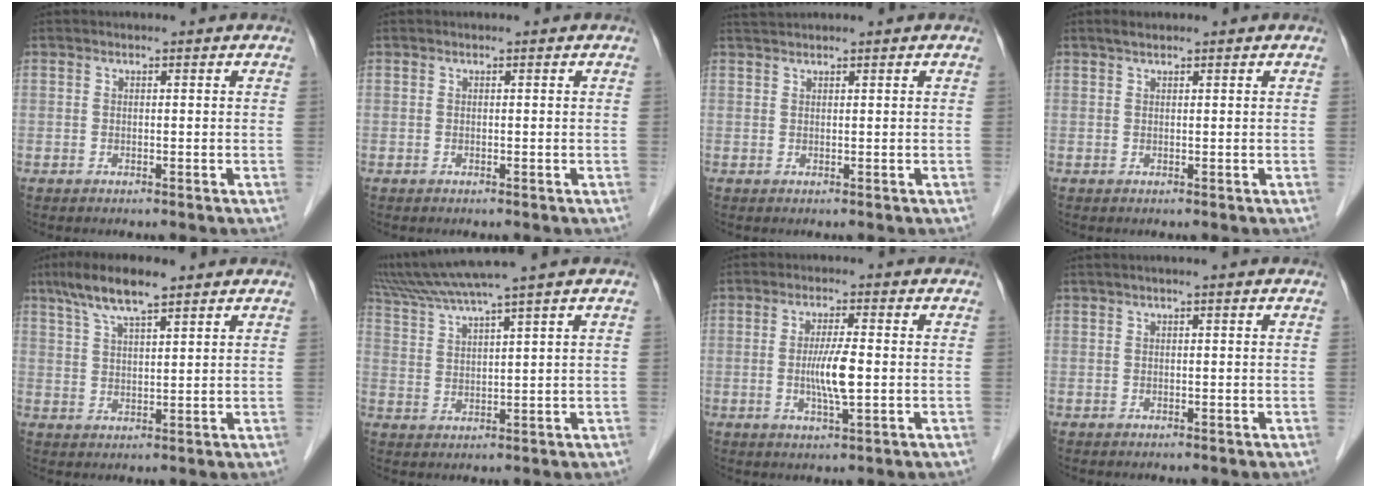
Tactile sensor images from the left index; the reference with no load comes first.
{"total": 0.0}
{"total": 1.5, "force": [1.4, -0.4, 0.3], "torque": [-0.004, 0.014, 0.032]}
{"total": 0.9, "force": [0.7, 0.2, 0.5], "torque": [-0.013, 0.009, 0.015]}
{"total": 7.6, "force": [5.4, 1.2, 5.2], "torque": [-0.105, 0.017, 0.096]}
{"total": 9.7, "force": [8.0, -2.1, 5.0], "torque": [-0.094, 0.018, 0.146]}
{"total": 5.4, "force": [-0.6, 0.3, 5.4], "torque": [-0.103, -0.008, -0.015]}
{"total": 0.7, "force": [0.3, -0.2, 0.6], "torque": [-0.018, 0.006, 0.008]}